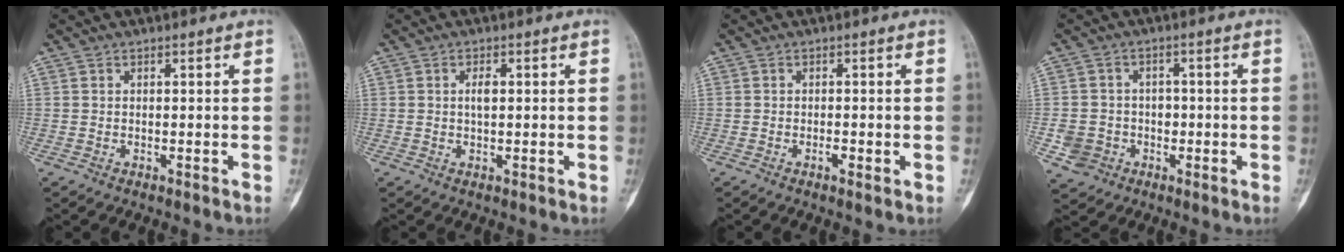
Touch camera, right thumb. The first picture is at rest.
{"total": 1.8, "force": [0.3, 0.8, 1.6], "torque": [-0.031, 0.001, 0.003]}
{"total": 1.6, "force": [-0.6, 0.5, 1.4], "torque": [-0.020, 0.001, -0.010]}
{"total": 5.6, "force": [-1.8, 5.3, 0.9], "torque": [0.008, 0.018, -0.029]}